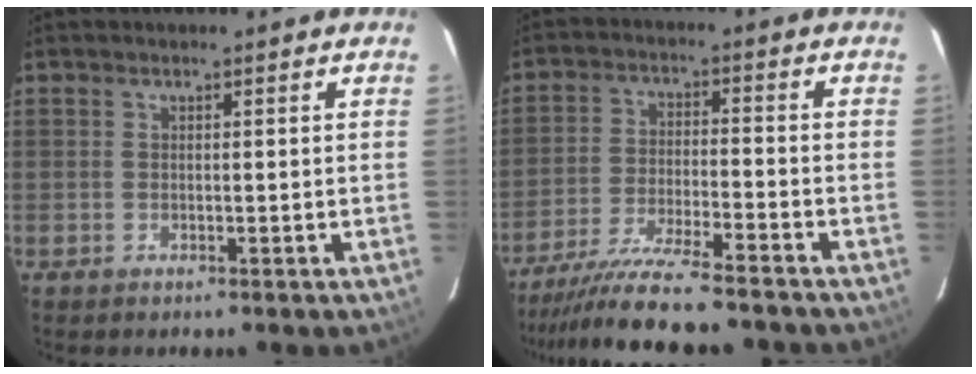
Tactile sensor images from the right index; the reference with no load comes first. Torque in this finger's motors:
{"motor_torque": [0.97, -1.17, 0.62, 0.15]}